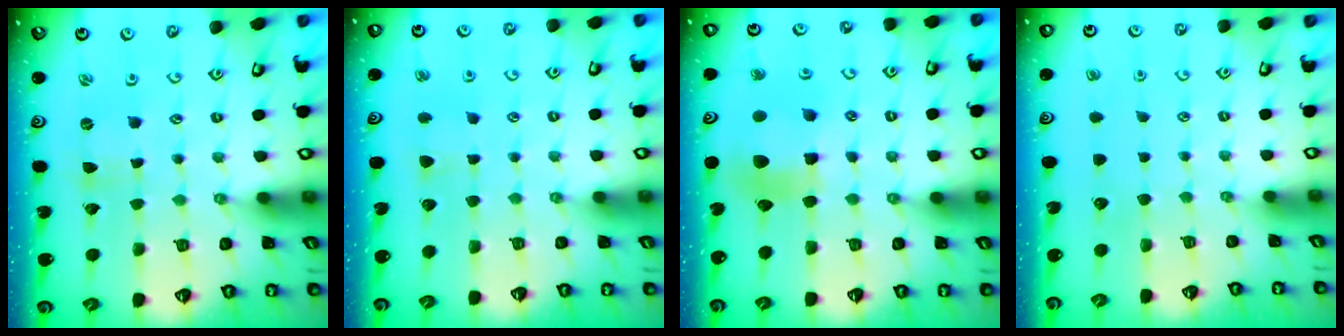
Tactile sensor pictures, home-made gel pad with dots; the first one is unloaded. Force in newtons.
{"total": 3.2, "press": 3.1, "slide": 0.6}
{"total": 8.9, "press": 8.8, "slide": 1.3}
{"total": 0.0}